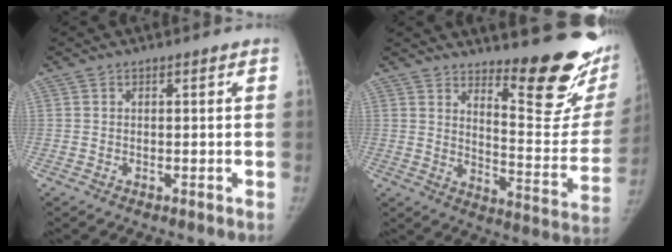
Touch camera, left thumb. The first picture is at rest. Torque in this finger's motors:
{"motor_torque": [0.24, 0.05, 0.93, -0.73, 0.06]}